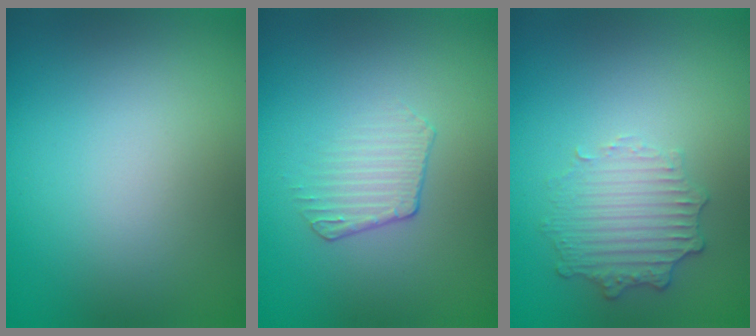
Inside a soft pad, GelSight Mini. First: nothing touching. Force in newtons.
{"total": 1.8, "press": 0.9, "slide": 1.5}
{"total": 2.5, "press": 2.3, "slide": 1.0}